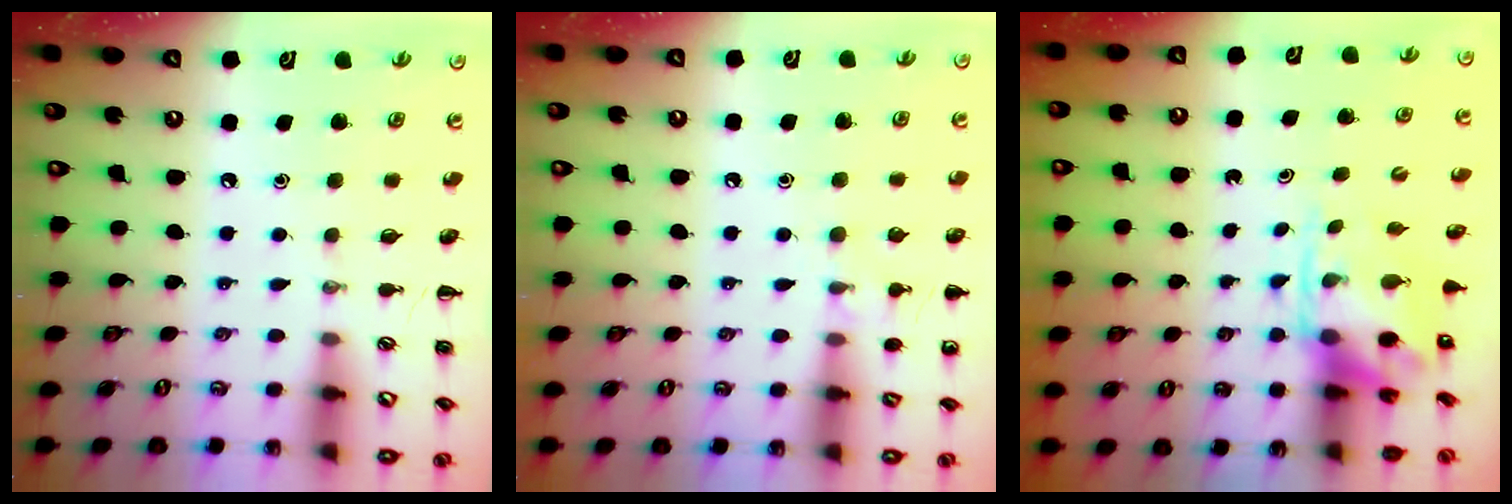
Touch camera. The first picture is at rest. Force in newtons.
{"total": 7.4, "press": 7.0, "slide": 2.3}
{"total": 4.3, "press": 4.2, "slide": 0.9}